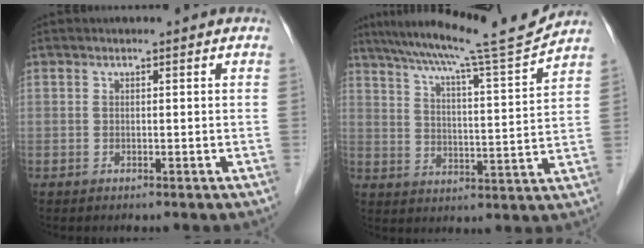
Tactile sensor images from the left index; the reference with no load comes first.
{"total": 14.5, "force": [13.0, -2.0, 6.2], "torque": [-0.107, -0.027, 0.190]}